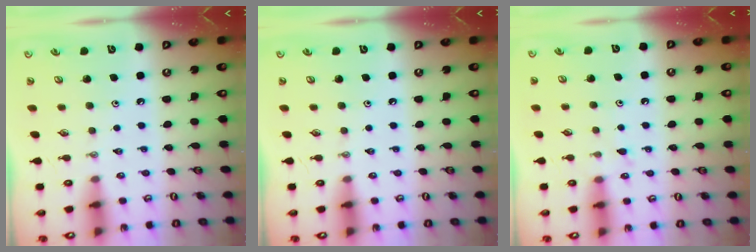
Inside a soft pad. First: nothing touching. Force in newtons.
{"total": 0.0}
{"total": 6.5, "press": 6.4, "slide": 0.7}